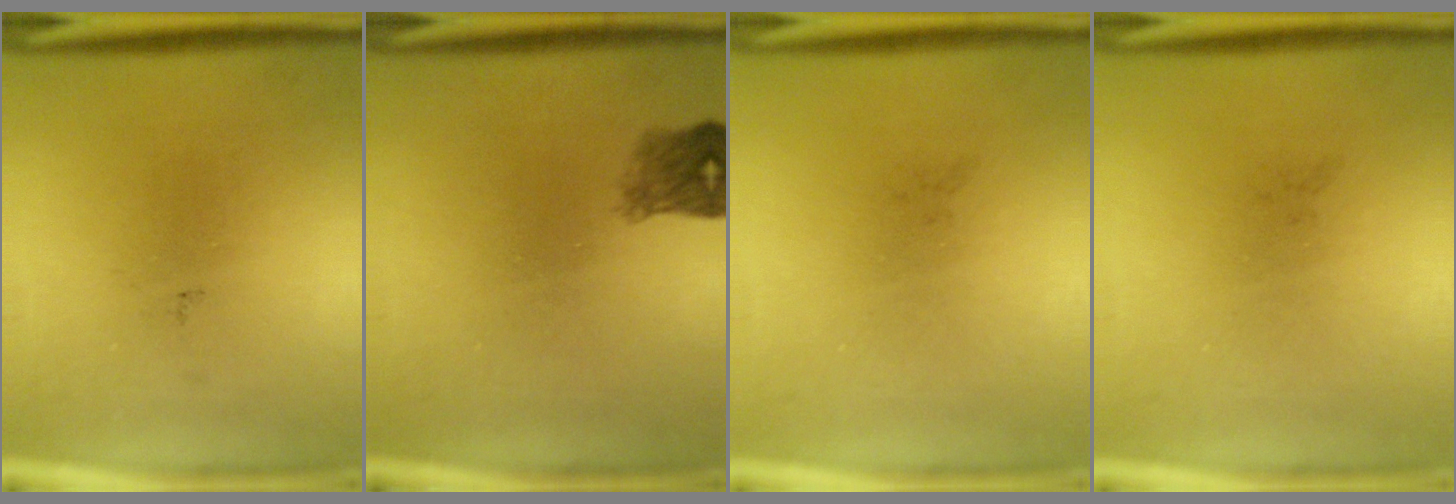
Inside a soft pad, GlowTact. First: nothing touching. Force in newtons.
{"total": 2.9}
{"total": 0.0}
{"total": 0.0}